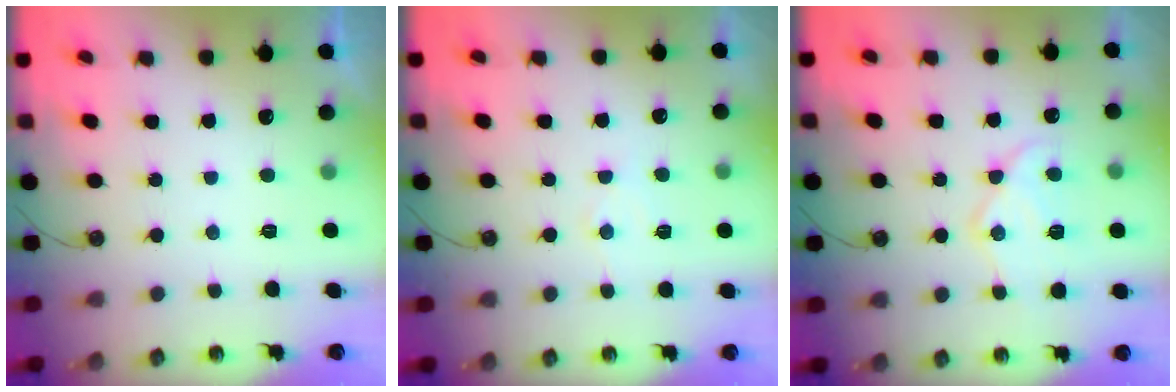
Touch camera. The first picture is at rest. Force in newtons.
{"total": 5.6, "press": 5.6, "slide": 0.3}
{"total": 13.9, "press": 13.8, "slide": 1.0}